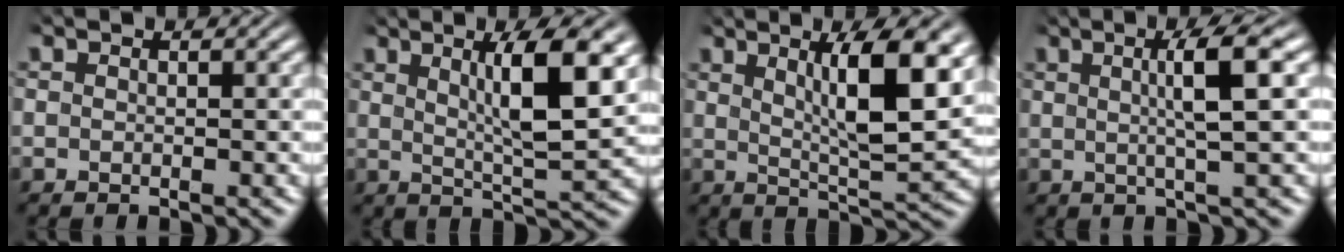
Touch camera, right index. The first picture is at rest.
{"total": 6.7, "force": [2.8, 0.9, 6.0], "torque": [-0.093, -0.001, 0.050]}
{"total": 7.6, "force": [3.0, 1.5, 6.9], "torque": [-0.107, -0.004, 0.053]}
{"total": 4.1, "force": [1.6, -0.3, 3.8], "torque": [-0.057, 0.010, 0.026]}